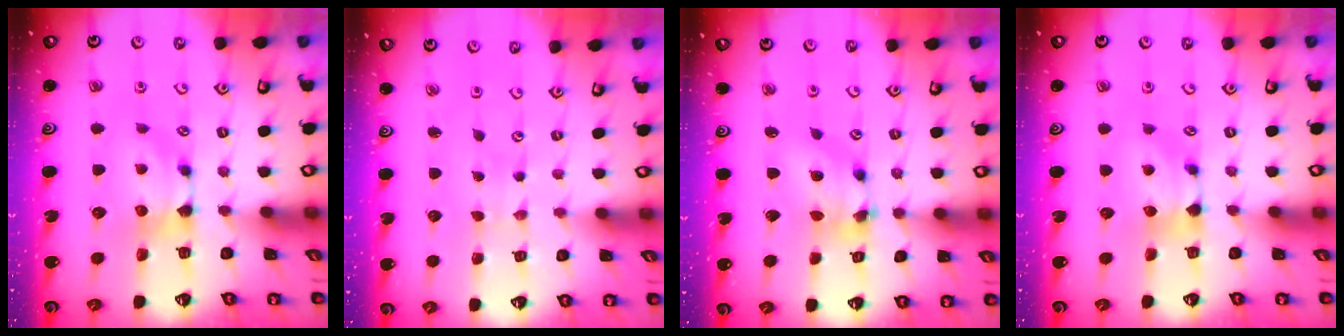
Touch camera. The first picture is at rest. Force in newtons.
{"total": 5.5, "press": 5.5, "slide": 0.3}
{"total": 6.1, "press": 5.9, "slide": 1.8}
{"total": 0.8, "press": 0.5, "slide": 0.6}